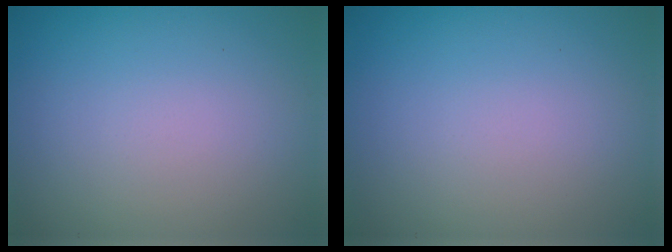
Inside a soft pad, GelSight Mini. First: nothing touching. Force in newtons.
{"total": 0.0}